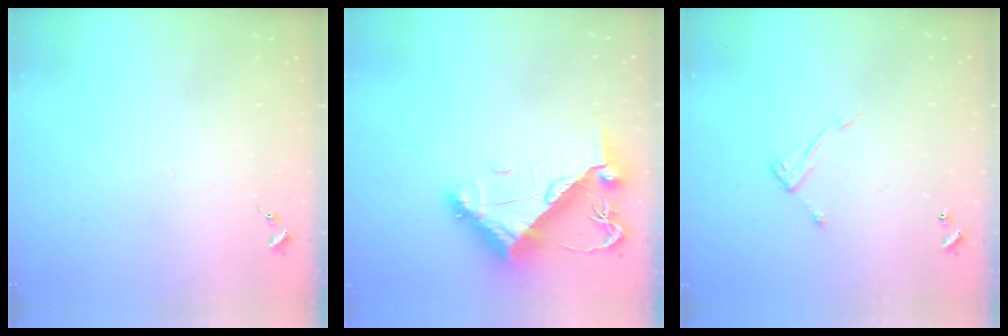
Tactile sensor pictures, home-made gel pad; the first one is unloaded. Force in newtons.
{"total": 11.0, "press": 10.9, "slide": 1.4}
{"total": 7.1, "press": 7.1, "slide": 0.0}